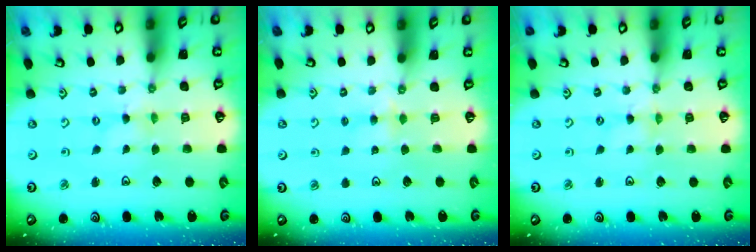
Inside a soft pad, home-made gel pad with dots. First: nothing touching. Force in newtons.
{"total": 2.9, "press": 2.9, "slide": 0.5}
{"total": 0.0}